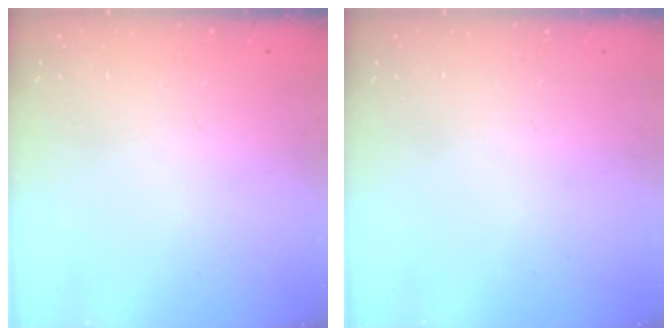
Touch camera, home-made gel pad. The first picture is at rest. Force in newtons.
{"total": 0.0}